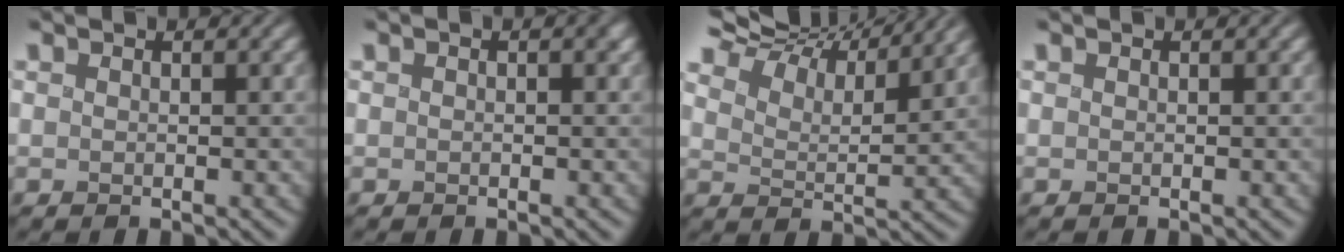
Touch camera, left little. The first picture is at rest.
{"total": 0.9, "force": [0.0, 0.5, 0.7], "torque": [-0.005, 0.001, 0.001]}
{"total": 10.2, "force": [9.2, 2.1, 4.0], "torque": [-0.087, 0.010, 0.119]}
{"total": 0.0}